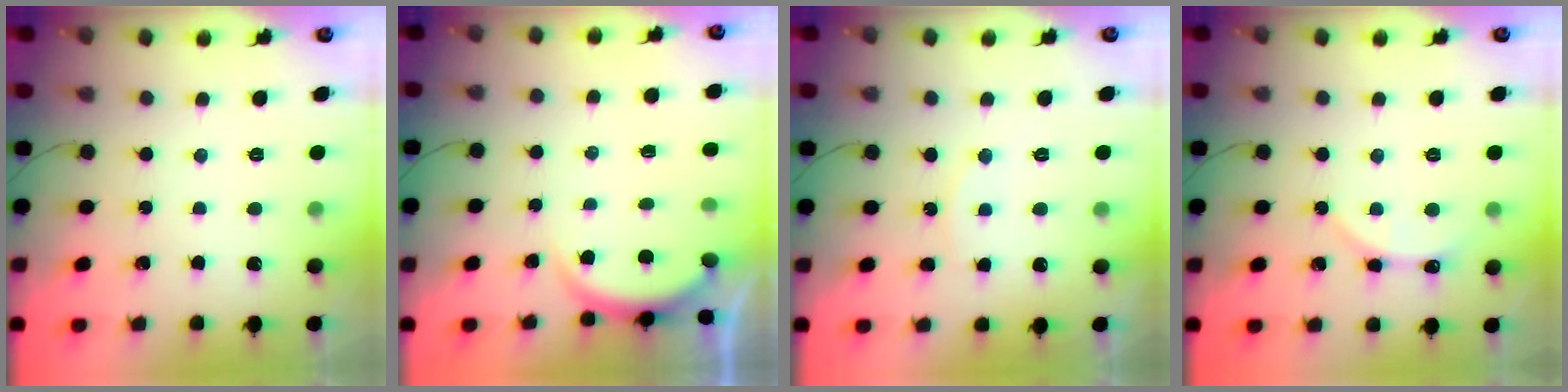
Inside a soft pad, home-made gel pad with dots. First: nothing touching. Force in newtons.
{"total": 2.2, "press": 2.2, "slide": 0.6}
{"total": 6.7, "press": 6.7, "slide": 0.7}
{"total": 2.9, "press": 2.9, "slide": 0.3}